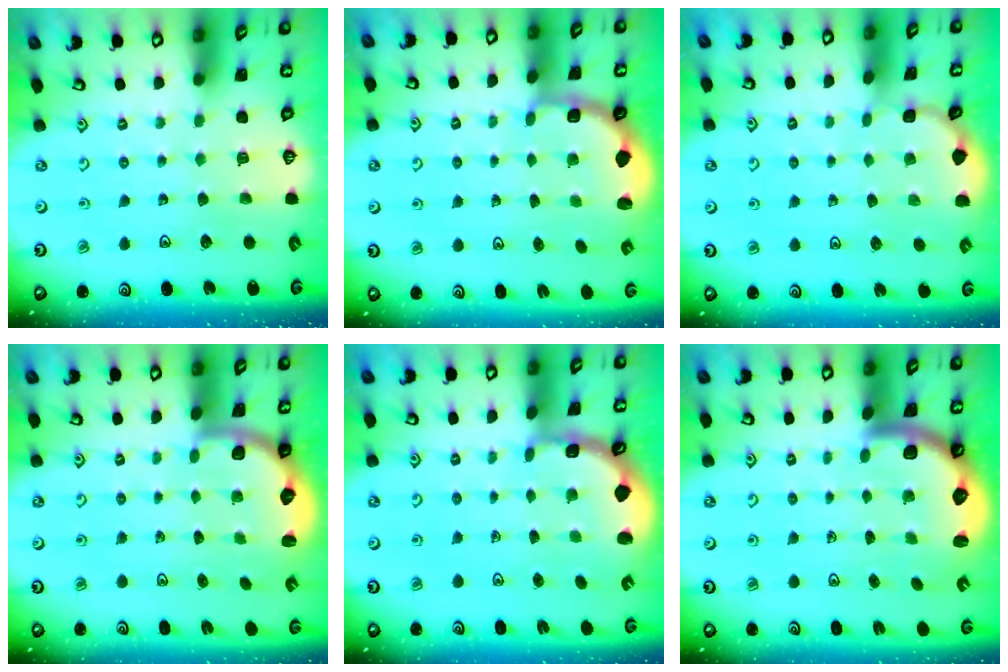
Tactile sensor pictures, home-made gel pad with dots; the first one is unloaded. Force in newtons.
{"total": 2.3, "press": 2.1, "slide": 1.0}
{"total": 1.3, "press": 1.3, "slide": 0.1}
{"total": 2.5, "press": 2.2, "slide": 1.3}
{"total": 1.3, "press": 1.2, "slide": 0.4}
{"total": 3.0, "press": 2.9, "slide": 0.4}